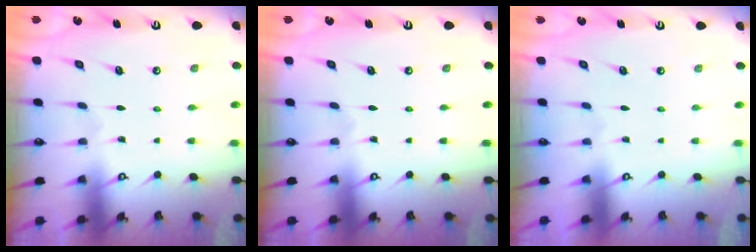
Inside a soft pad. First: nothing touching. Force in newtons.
{"total": 0.0}
{"total": 1.5, "press": 1.4, "slide": 0.7}